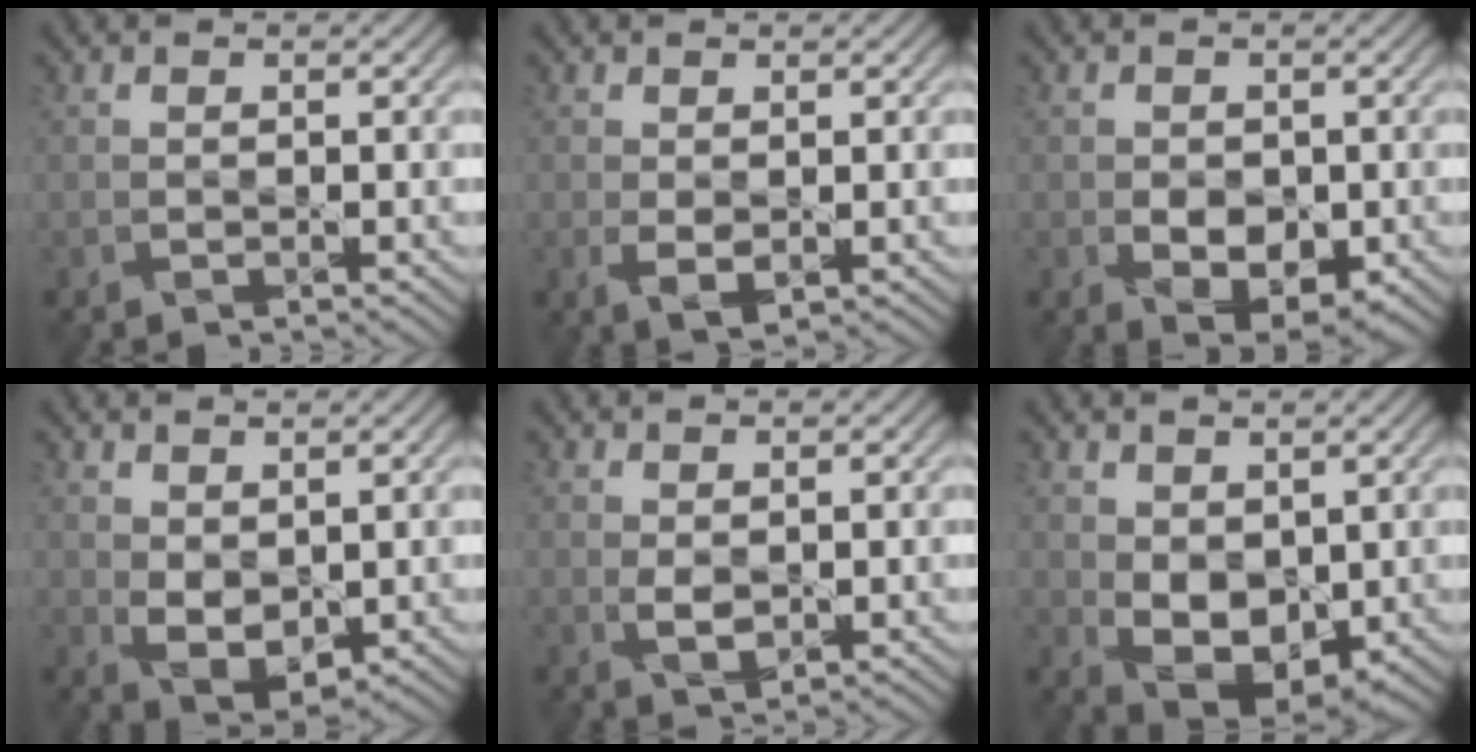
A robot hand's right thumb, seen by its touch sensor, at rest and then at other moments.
{"total": 2.6, "force": [-0.2, 1.5, 2.1], "torque": [-0.054, -0.010, 0.001]}
{"total": 4.5, "force": [-1.0, 3.0, 3.2], "torque": [-0.056, -0.010, -0.017]}
{"total": 4.2, "force": [0.9, 2.6, 3.1], "torque": [-0.072, -0.008, 0.021]}
{"total": 2.2, "force": [0.3, 1.3, 1.7], "torque": [-0.038, -0.002, 0.008]}
{"total": 6.3, "force": [0.9, 4.2, 4.6], "torque": [-0.096, -0.015, 0.021]}